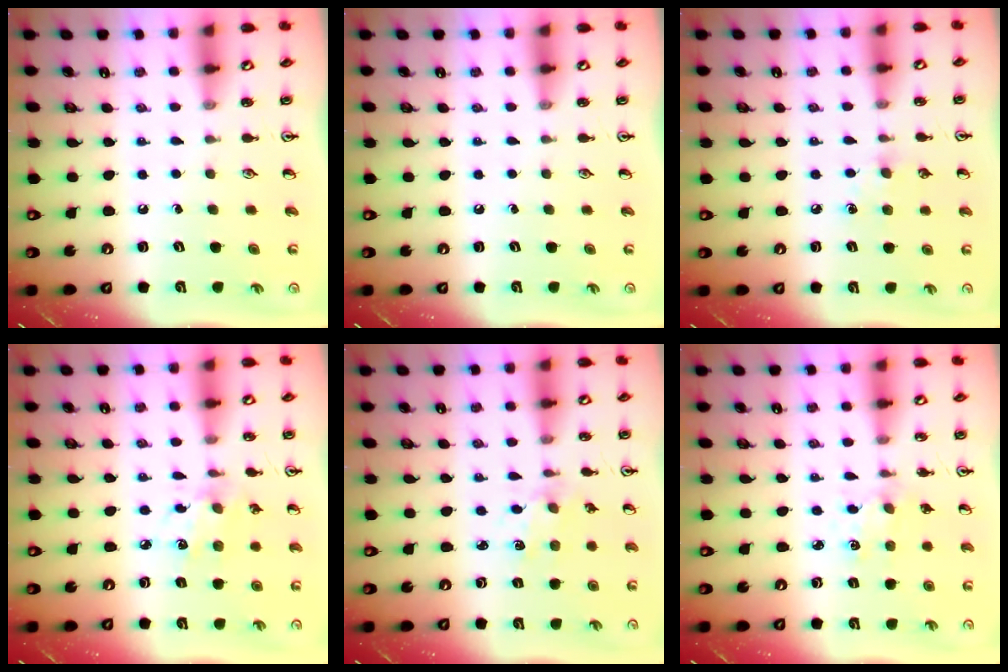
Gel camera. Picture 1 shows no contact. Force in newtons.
{"total": 0.0}
{"total": 6.5, "press": 6.4, "slide": 1.0}
{"total": 4.5, "press": 4.3, "slide": 1.1}
{"total": 1.7, "press": 1.7, "slide": 0.3}
{"total": 1.8, "press": 1.8, "slide": 0.2}